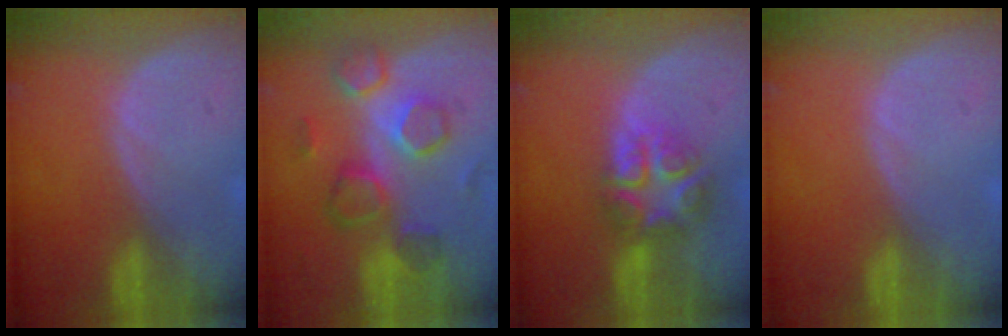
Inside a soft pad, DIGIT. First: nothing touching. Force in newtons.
{"total": 8.7, "press": 8.5, "slide": 2.1}
{"total": 7.6, "press": 6.7, "slide": 3.7}
{"total": 0.0}